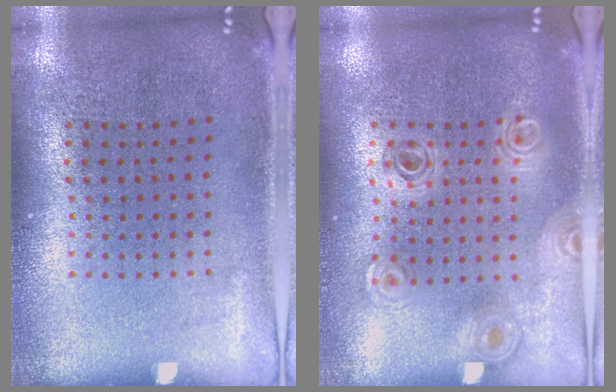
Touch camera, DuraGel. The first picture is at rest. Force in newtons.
{"total": 0.9, "press": 0.9, "slide": 0.2}